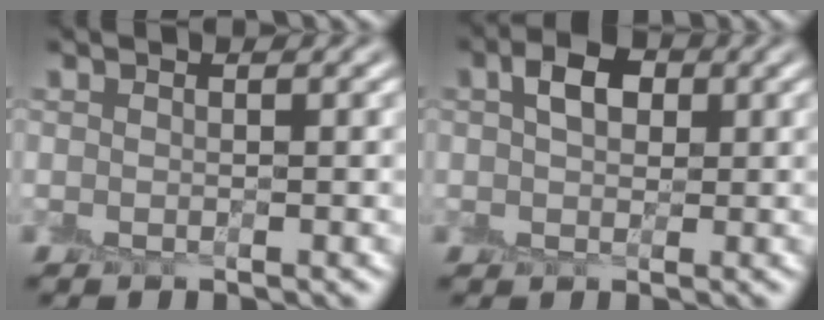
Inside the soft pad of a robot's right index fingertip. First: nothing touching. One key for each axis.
{"total": 3.0, "fx": 1.0, "fy": 2.1, "fz": 1.9, "tx": -0.037, "ty": 0.010, "tz": 0.011}